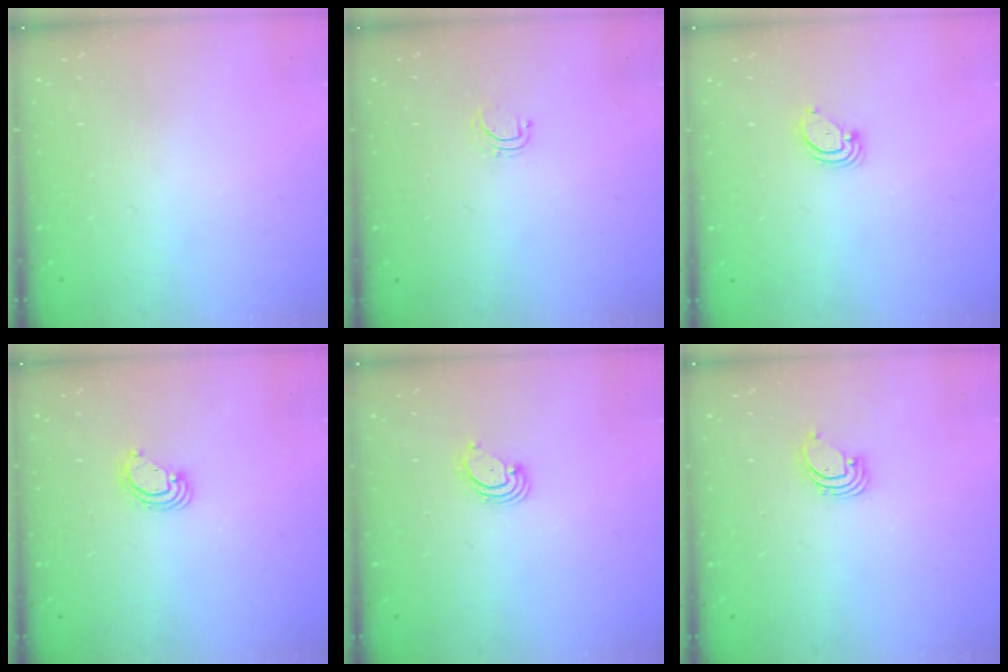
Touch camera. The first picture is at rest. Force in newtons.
{"total": 3.8, "press": 3.8, "slide": 0.2}
{"total": 2.0, "press": 2.0, "slide": 0.1}
{"total": 3.7, "press": 3.7, "slide": 0.3}
{"total": 3.1, "press": 3.1, "slide": 0.3}
{"total": 1.4, "press": 1.4, "slide": 0.1}